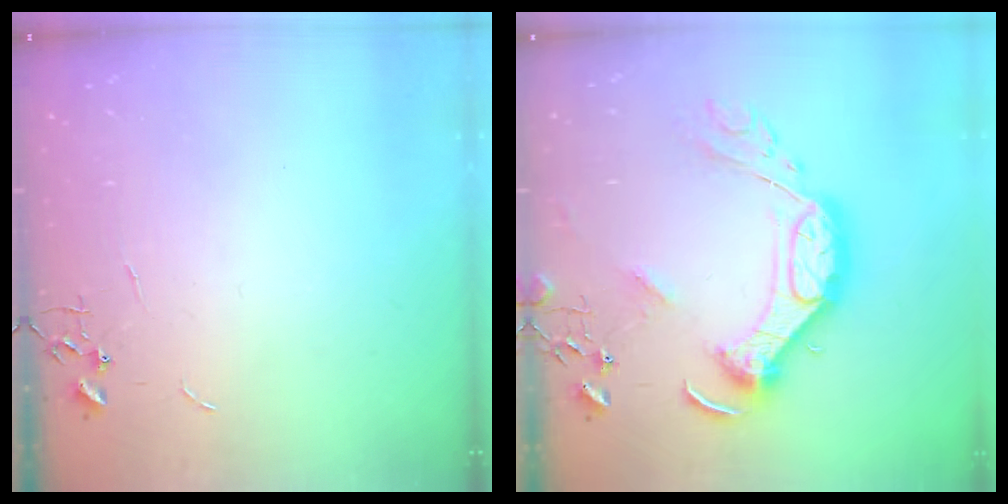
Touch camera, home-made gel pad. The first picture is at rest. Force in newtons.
{"total": 18.6, "press": 18.6, "slide": 1.1}